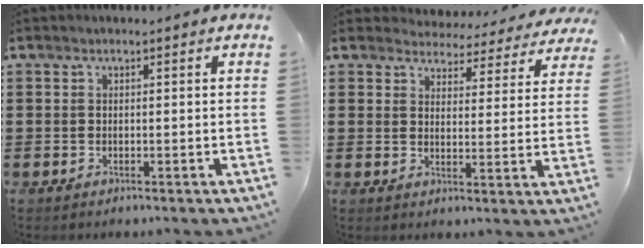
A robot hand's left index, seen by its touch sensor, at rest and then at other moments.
{"total": 3.9, "force": [3.9, 0.5, 0.1], "torque": [-0.018, -0.033, 0.064]}